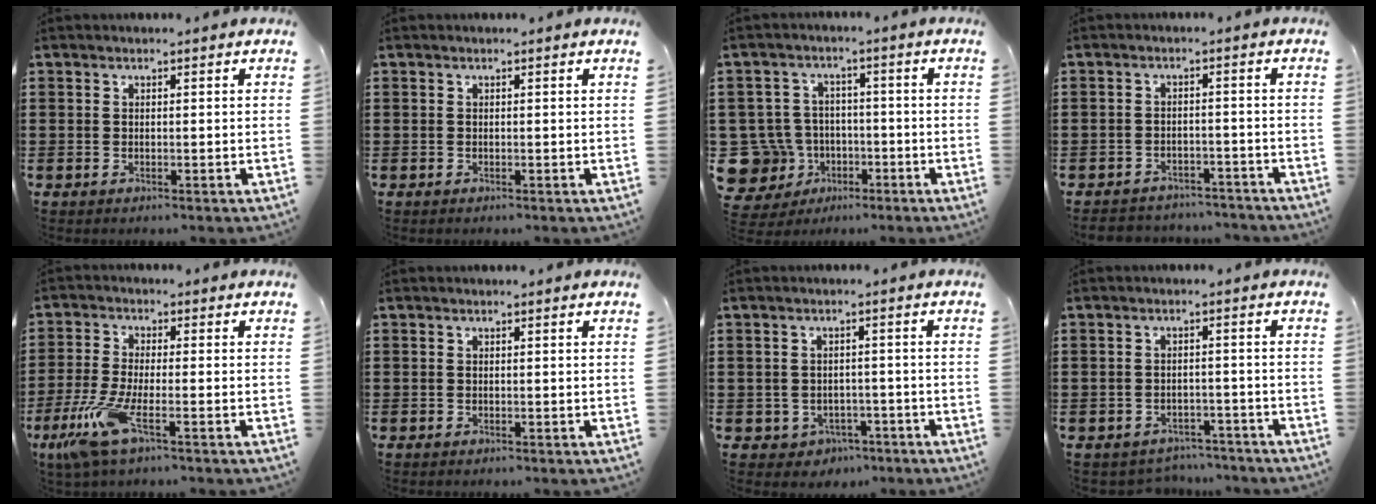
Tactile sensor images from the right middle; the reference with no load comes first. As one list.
[{"total": 0.0}, {"total": 8.8, "force": [-2.4, 8.0, 3.0], "torque": [-0.127, 0.004, -0.046]}, {"total": 2.9, "force": [-2.8, 0.5, -0.2], "torque": [-0.005, -0.002, -0.062]}, {"total": 7.3, "force": [-3.7, 1.5, 6.1], "torque": [-0.145, -0.019, -0.071]}, {"total": 0.0}, {"total": 2.0, "force": [-1.5, 1.3, 0.1], "torque": [-0.013, 0.002, -0.036]}, {"total": 2.6, "force": [-2.5, 0.6, -0.3], "torque": [-0.005, 0.001, -0.057]}]